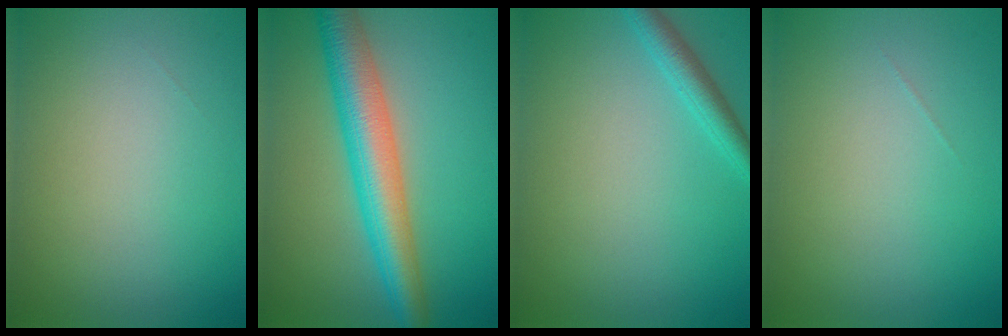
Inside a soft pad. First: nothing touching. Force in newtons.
{"total": 7.0, "press": 7.0, "slide": 0.1}
{"total": 2.2, "press": 2.2, "slide": 0.1}
{"total": 0.0}